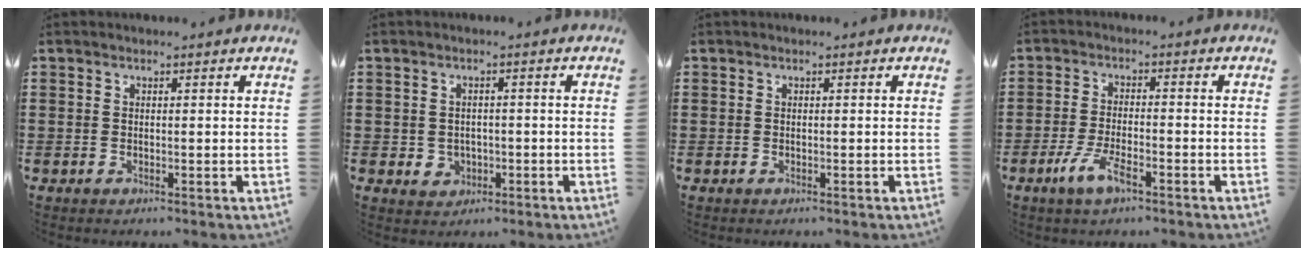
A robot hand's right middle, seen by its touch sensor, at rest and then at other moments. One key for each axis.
{"total": 1.7, "fx": -0.2, "fy": 1.6, "fz": 0.5, "tx": -0.016, "ty": 0.005, "tz": -0.009}
{"total": 0.0}
{"total": 5.2, "fx": -2.8, "fy": 1.3, "fz": 4.1, "tx": -0.091, "ty": -0.006, "tz": -0.055}